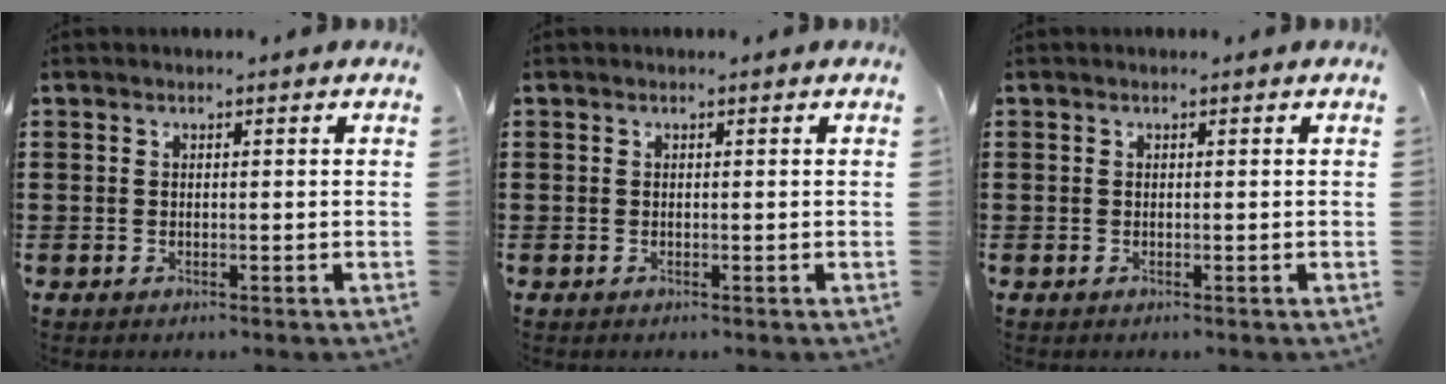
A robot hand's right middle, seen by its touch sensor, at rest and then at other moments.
{"total": 0.0}
{"total": 0.0}